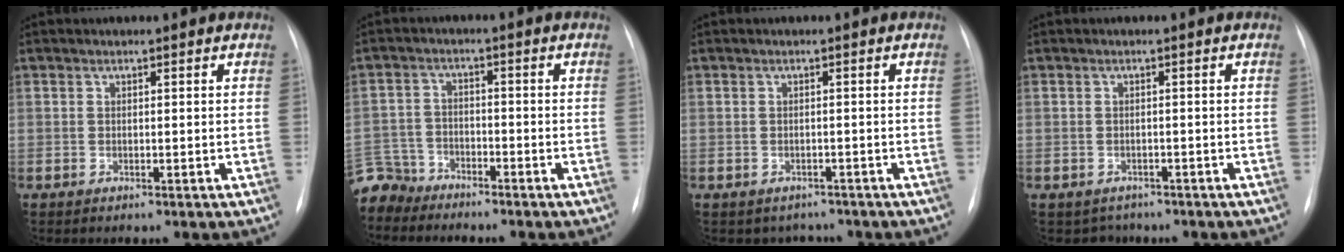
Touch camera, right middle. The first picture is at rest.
{"total": 6.8, "force": [-6.4, 2.2, -0.4], "torque": [0.008, -0.001, -0.130]}
{"total": 2.8, "force": [-2.3, 1.6, -0.1], "torque": [0.001, 0.012, -0.027]}
{"total": 2.4, "force": [-1.8, 1.6, -0.2], "torque": [-0.001, 0.007, -0.024]}